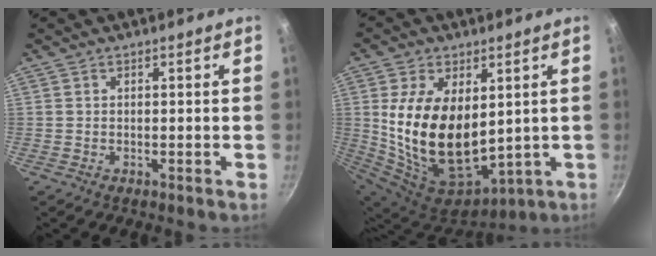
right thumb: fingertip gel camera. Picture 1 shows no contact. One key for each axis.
{"total": 20.2, "fx": 2.0, "fy": 12.4, "fz": 15.8, "tx": -0.282, "ty": -0.033, "tz": 0.062}